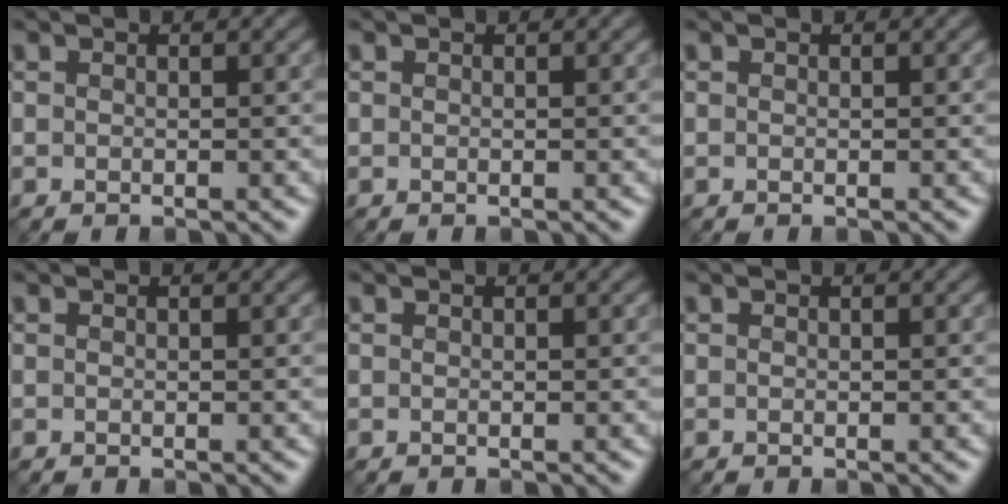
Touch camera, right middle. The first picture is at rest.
{"total": 0.0}
{"total": 0.0}
{"total": 0.0}
{"total": 0.0}
{"total": 0.0}